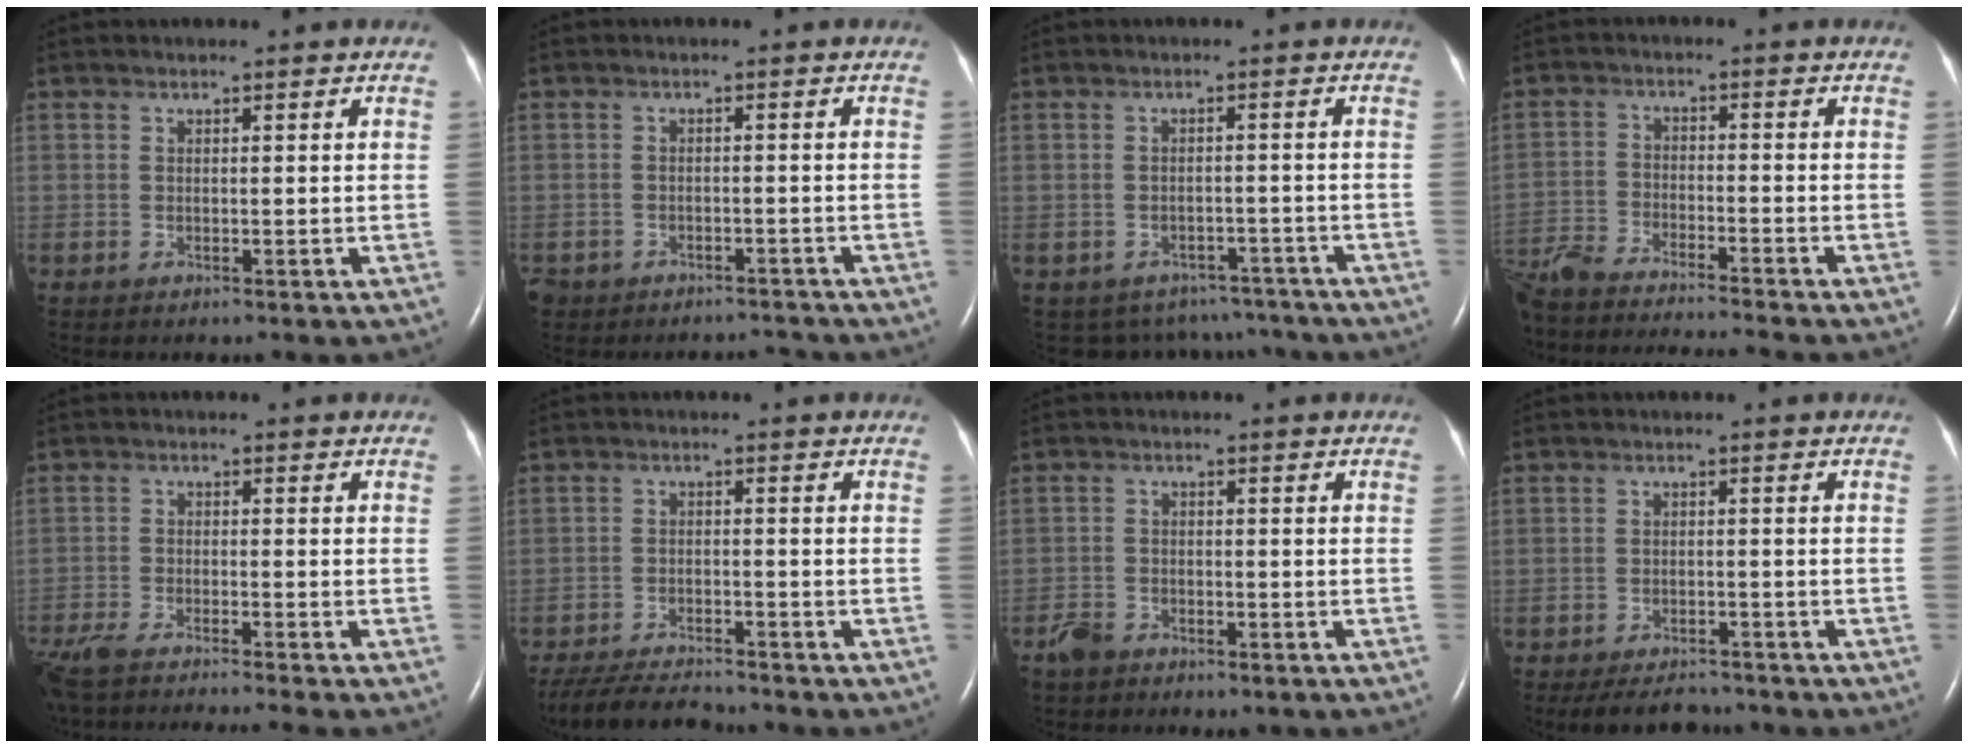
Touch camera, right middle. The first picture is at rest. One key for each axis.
{"total": 6.0, "fx": -5.2, "fy": 2.9, "fz": 0.0, "tx": -0.001, "ty": 0.008, "tz": -0.079}
{"total": 8.8, "fx": -7.6, "fy": 4.4, "fz": 0.2, "tx": -0.002, "ty": 0.021, "tz": -0.083}
{"total": 17.9, "fx": -16.5, "fy": 0.3, "fz": 6.9, "tx": -0.140, "ty": -0.023, "tz": -0.266}
{"total": 14.2, "fx": -12.6, "fy": -0.3, "fz": 6.6, "tx": -0.102, "ty": -0.035, "tz": -0.204}
{"total": 9.3, "fx": -8.6, "fy": 1.2, "fz": 3.1, "tx": -0.054, "ty": -0.014, "tz": -0.140}
{"total": 3.7, "fx": -3.0, "fy": 1.9, "fz": 1.0, "tx": -0.028, "ty": 0.001, "tz": -0.050}
{"total": 6.7, "fx": -6.1, "fy": 2.3, "fz": 1.7, "tx": -0.025, "ty": -0.007, "tz": -0.085}